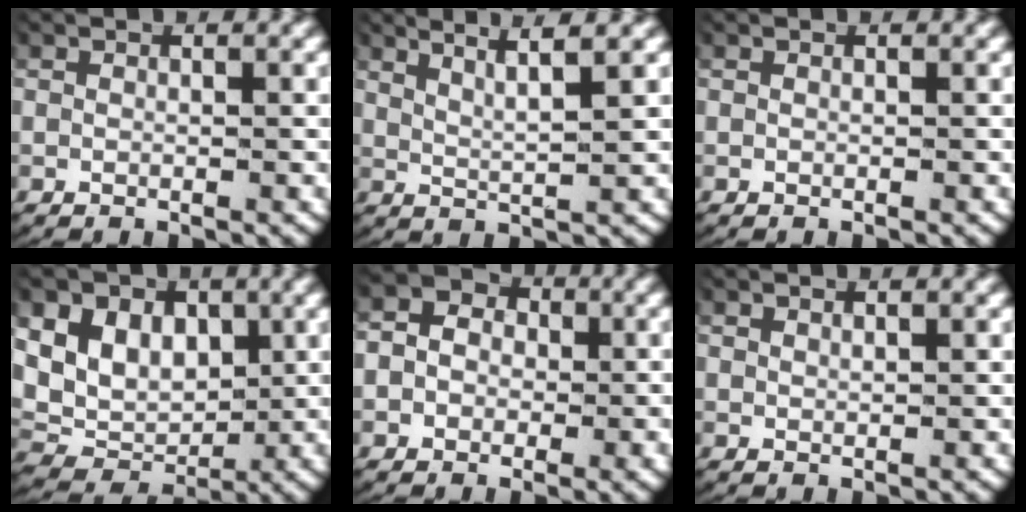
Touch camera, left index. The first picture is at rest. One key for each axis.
{"total": 4.7, "fx": 3.5, "fy": 0.9, "fz": 3.0, "tx": -0.051, "ty": 0.007, "tz": 0.057}
{"total": 0.0}
{"total": 10.3, "fx": 0.9, "fy": 8.8, "fz": 5.3, "tx": -0.106, "ty": -0.012, "tz": 0.012}
{"total": 5.5, "fx": 0.6, "fy": 4.6, "fz": 3.0, "tx": -0.042, "ty": 0.010, "tz": -0.008}
{"total": 0.5, "fx": 0.5, "fy": -0.1, "fz": 0.3, "tx": -0.006, "ty": -0.003, "tz": 0.013}